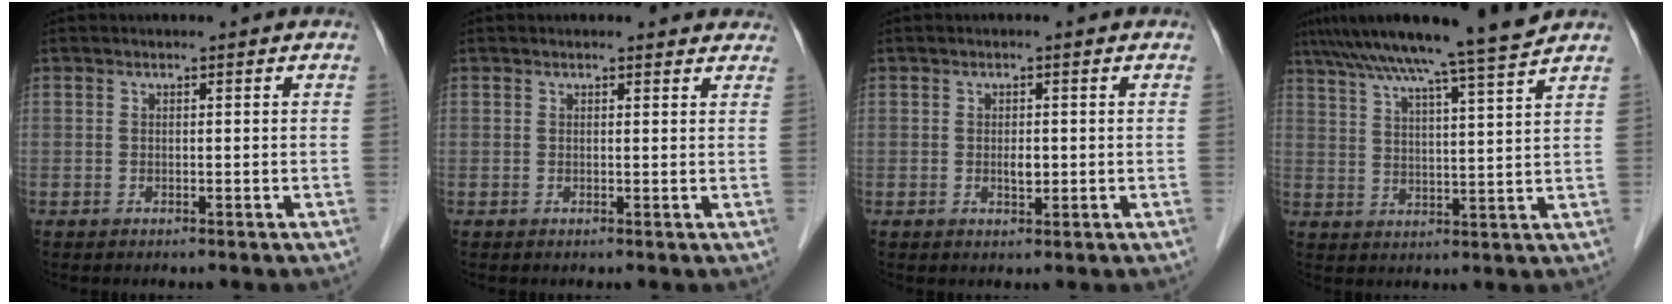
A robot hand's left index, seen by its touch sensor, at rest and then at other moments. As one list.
[{"total": 3.1, "force": [2.9, 1.0, 0.5], "torque": [-0.002, 0.001, 0.017]}, {"total": 1.6, "force": [-0.2, 0.8, 1.4], "torque": [-0.025, -0.002, 0.000]}, {"total": 14.3, "force": [12.2, -1.8, 7.2], "torque": [-0.123, 0.003, 0.179]}]